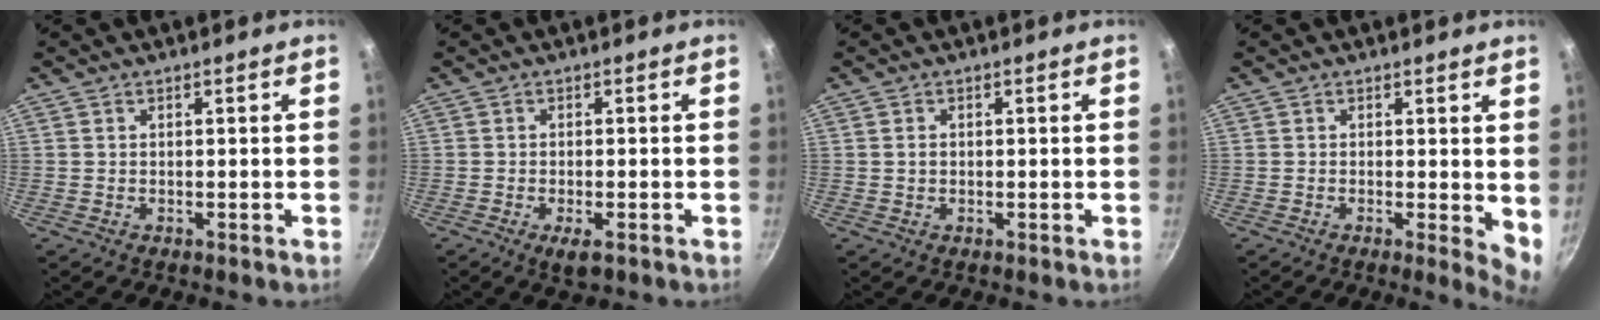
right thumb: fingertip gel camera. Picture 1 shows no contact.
{"total": 3.4, "force": [-1.6, 1.3, 2.7], "torque": [-0.047, 0.000, -0.025]}
{"total": 1.0, "force": [0.0, 0.8, 0.5], "torque": [-0.008, 0.004, 0.002]}
{"total": 4.5, "force": [0.5, 1.6, 4.2], "torque": [-0.051, -0.011, 0.004]}